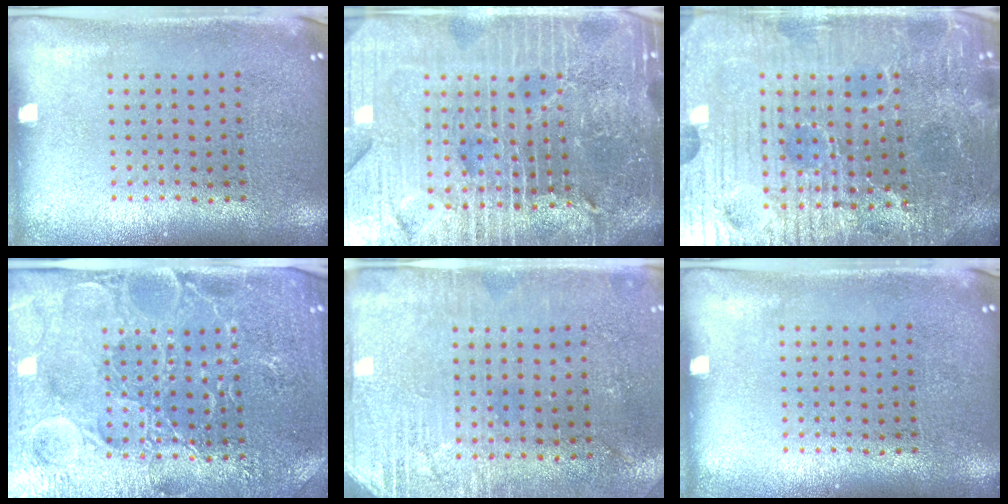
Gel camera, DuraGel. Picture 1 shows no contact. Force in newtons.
{"total": 6.6, "press": 5.8, "slide": 3.2}
{"total": 6.0, "press": 5.7, "slide": 2.0}
{"total": 4.8, "press": 4.5, "slide": 1.6}
{"total": 2.8, "press": 2.5, "slide": 1.2}
{"total": 0.0}